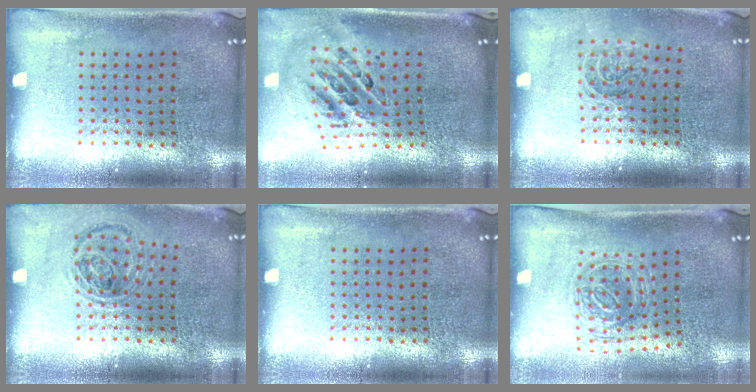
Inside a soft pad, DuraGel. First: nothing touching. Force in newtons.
{"total": 1.6, "press": 1.4, "slide": 0.8}
{"total": 1.4, "press": 1.2, "slide": 0.8}
{"total": 0.9, "press": 0.9, "slide": 0.2}
{"total": 0.0}
{"total": 1.1, "press": 1.0, "slide": 0.3}